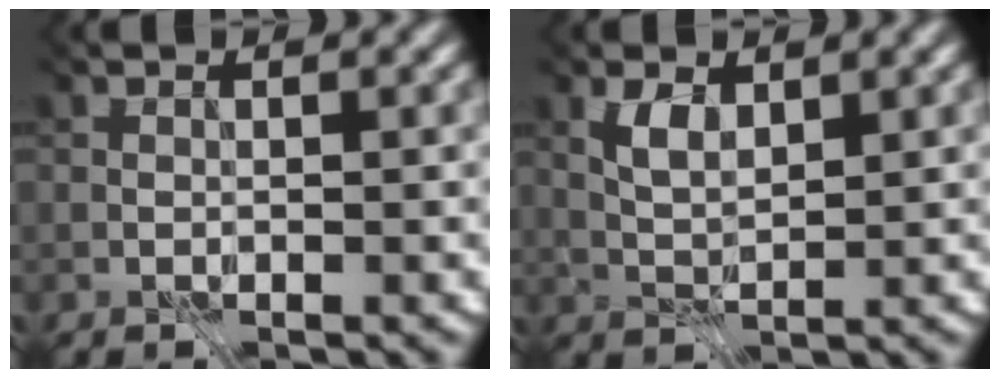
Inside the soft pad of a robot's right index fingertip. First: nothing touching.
{"total": 1.1, "force": [-0.5, 0.1, 0.9], "torque": [-0.031, -0.013, 0.015]}